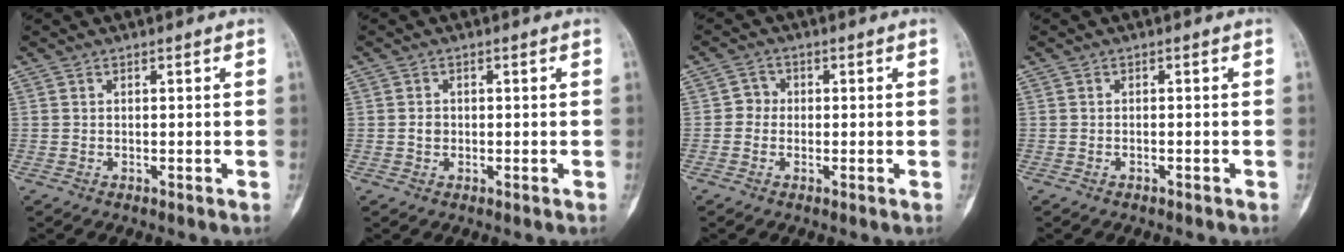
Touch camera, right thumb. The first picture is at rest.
{"total": 1.5, "force": [-0.1, 1.2, 0.8], "torque": [-0.009, 0.005, -0.003]}
{"total": 2.4, "force": [-0.3, 2.3, 0.8], "torque": [0.004, 0.010, -0.014]}
{"total": 0.6, "force": [-0.5, 0.1, 0.3], "torque": [-0.012, 0.007, -0.006]}